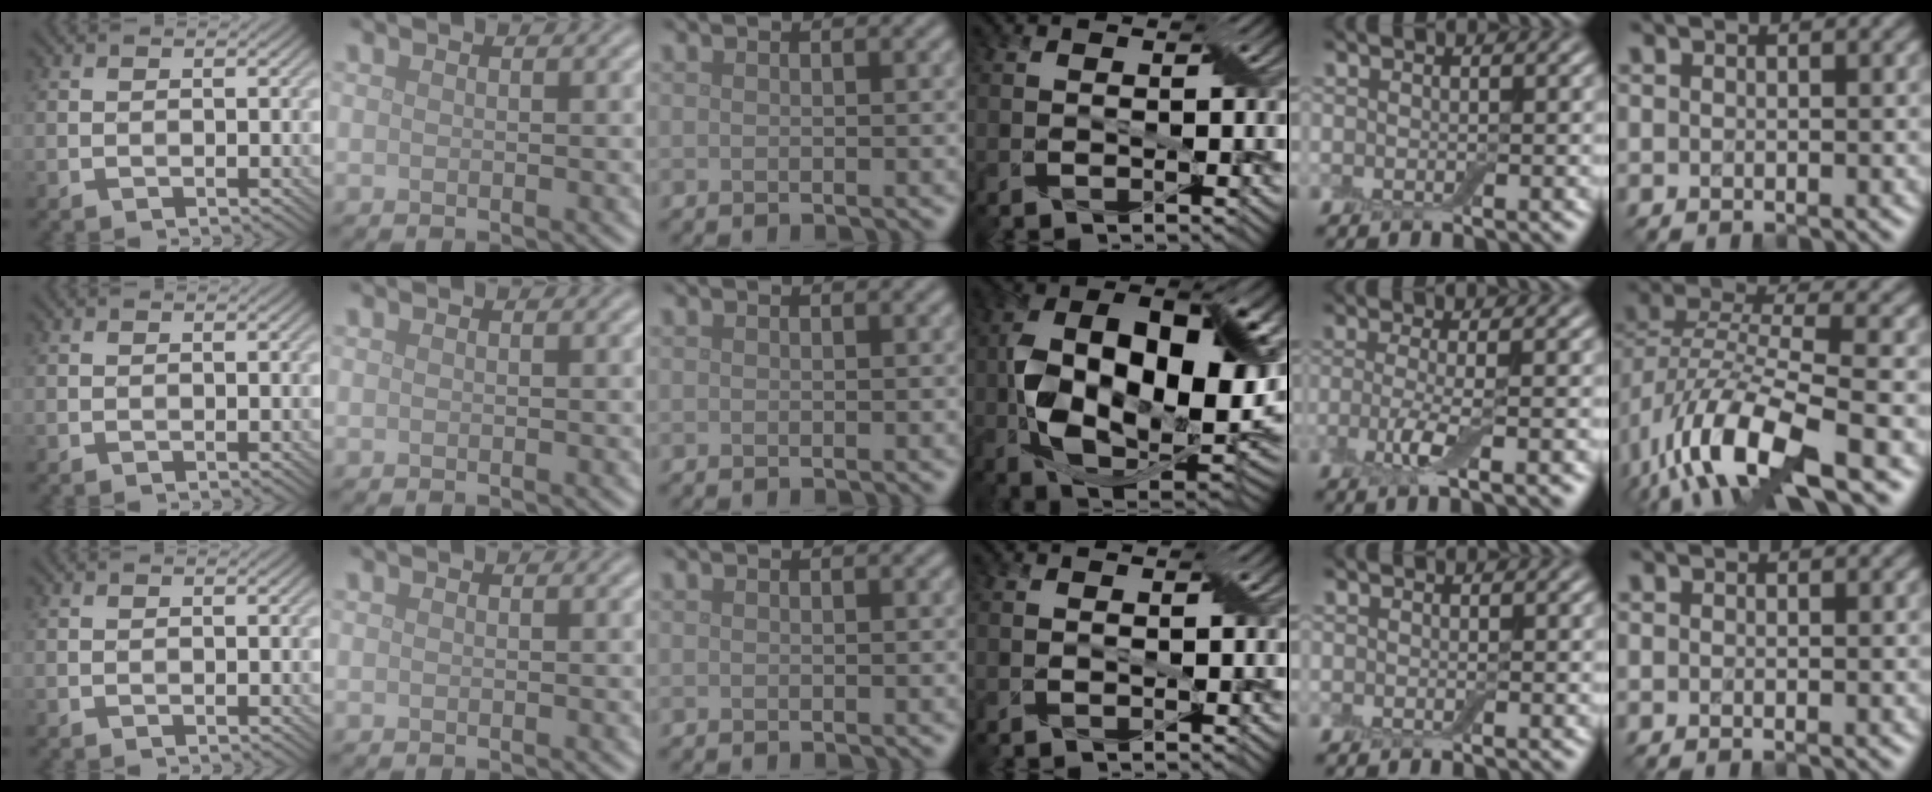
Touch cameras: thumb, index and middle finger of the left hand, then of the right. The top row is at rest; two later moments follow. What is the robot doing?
{"motion": "insert", "object": "drawer"}